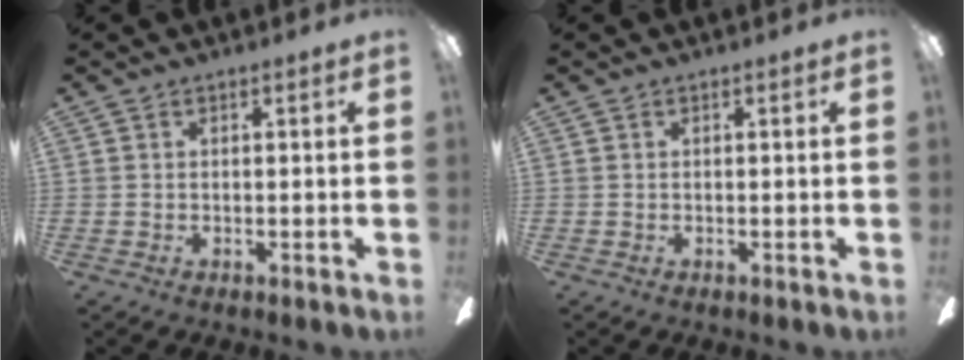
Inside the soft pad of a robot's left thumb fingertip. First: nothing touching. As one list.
[{"total": 0.0}]